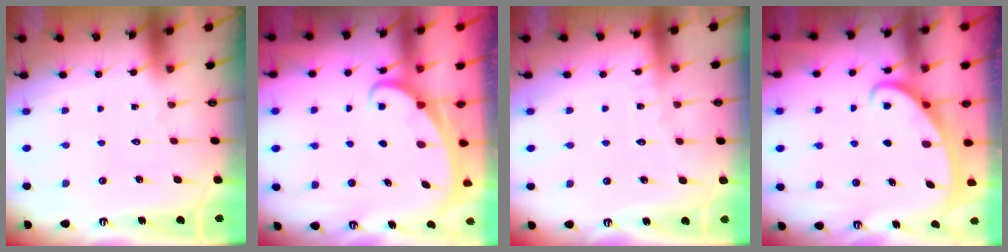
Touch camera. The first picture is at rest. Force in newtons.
{"total": 1.8, "press": 1.8, "slide": 0.2}
{"total": 2.1, "press": 2.1, "slide": 0.1}
{"total": 2.4, "press": 2.3, "slide": 0.5}